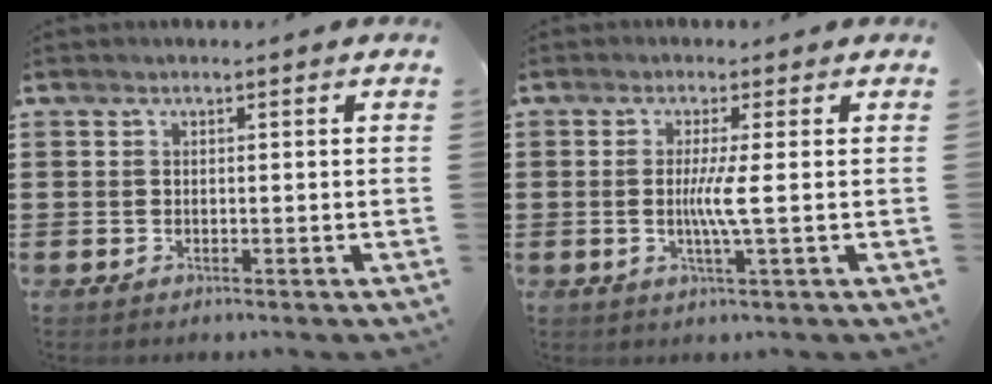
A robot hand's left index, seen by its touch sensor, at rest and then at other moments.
{"total": 3.9, "force": [-0.1, -0.5, 3.9], "torque": [-0.072, -0.007, -0.006]}